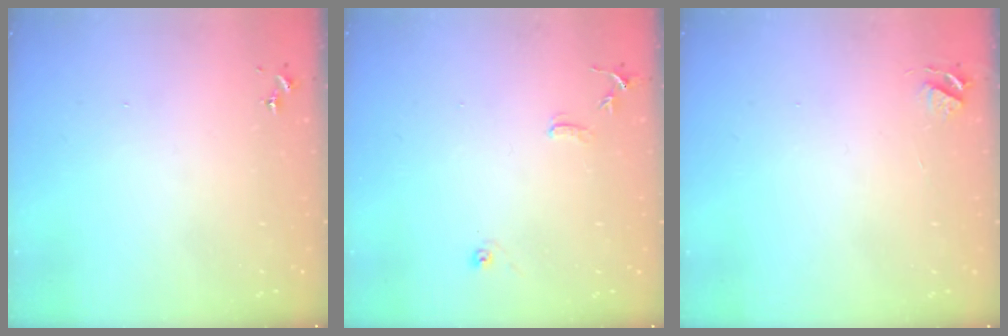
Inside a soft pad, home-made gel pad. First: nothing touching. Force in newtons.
{"total": 7.6, "press": 7.5, "slide": 0.9}
{"total": 3.5, "press": 3.5, "slide": 0.3}